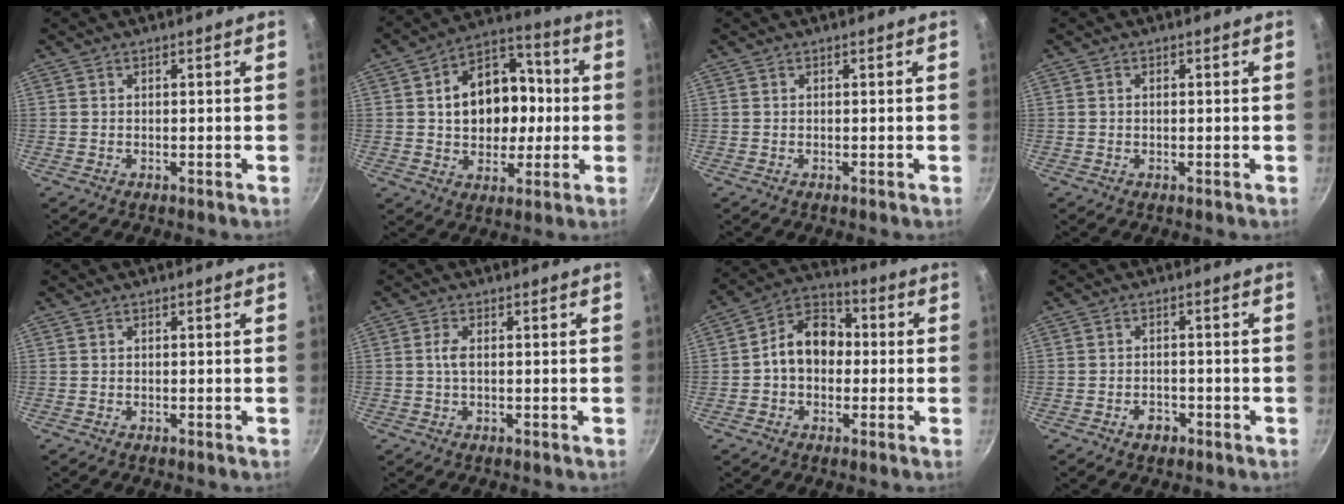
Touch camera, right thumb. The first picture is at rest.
{"total": 16.6, "force": [1.0, 12.6, 10.8], "torque": [-0.127, 0.032, 0.013]}
{"total": 0.0}
{"total": 0.6, "force": [0.1, 0.4, 0.4], "torque": [-0.006, 0.003, 0.001]}
{"total": 0.0}
{"total": 2.1, "force": [0.1, 0.8, 1.9], "torque": [-0.046, 0.004, 0.000]}
{"total": 11.1, "force": [-0.3, 8.4, 7.2], "torque": [-0.073, 0.034, -0.024]}
{"total": 3.0, "force": [-1.6, 2.1, 1.4], "torque": [-0.011, 0.016, -0.022]}